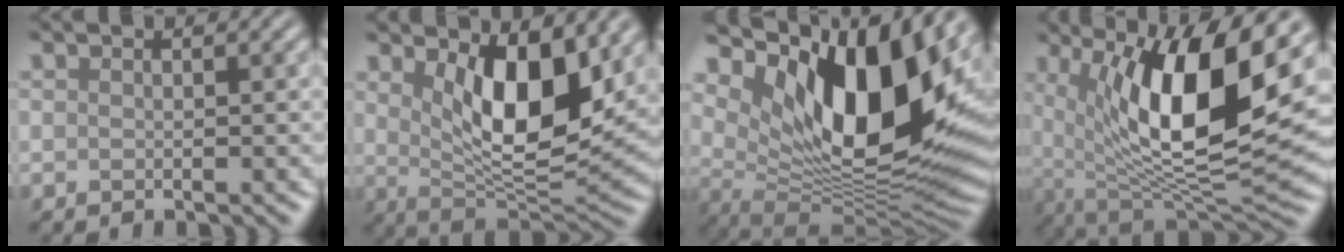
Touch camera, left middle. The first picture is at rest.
{"total": 8.6, "force": [2.8, 3.5, 7.3], "torque": [-0.122, -0.024, 0.051]}
{"total": 14.8, "force": [5.4, 7.0, 11.9], "torque": [-0.190, -0.007, 0.098]}
{"total": 13.2, "force": [3.8, 4.3, 11.9], "torque": [-0.190, -0.008, 0.068]}